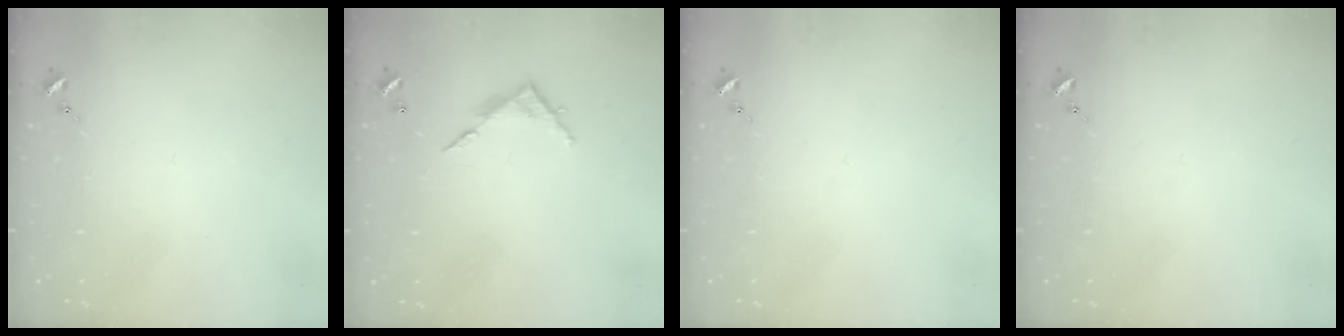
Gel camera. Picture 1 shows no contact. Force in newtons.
{"total": 5.7, "press": 5.7, "slide": 0.4}
{"total": 0.0}
{"total": 0.0}